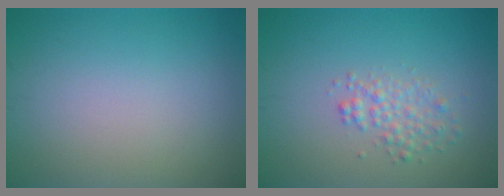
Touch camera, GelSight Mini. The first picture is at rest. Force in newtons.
{"total": 2.0, "press": 2.0, "slide": 0.1}